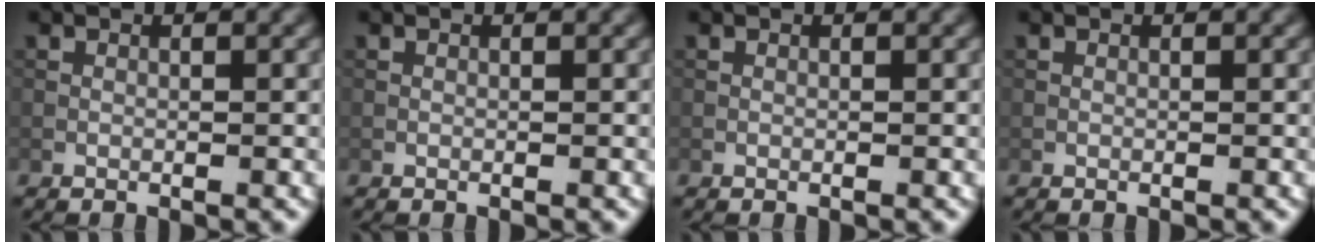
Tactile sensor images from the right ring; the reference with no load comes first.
{"total": 0.0}
{"total": 0.0}
{"total": 0.0}